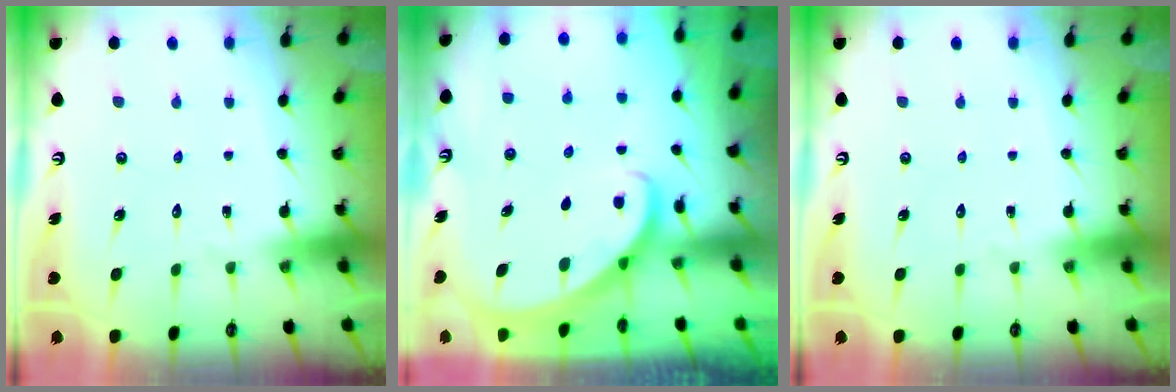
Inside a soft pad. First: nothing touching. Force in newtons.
{"total": 2.3, "press": 2.3, "slide": 0.3}
{"total": 0.0}